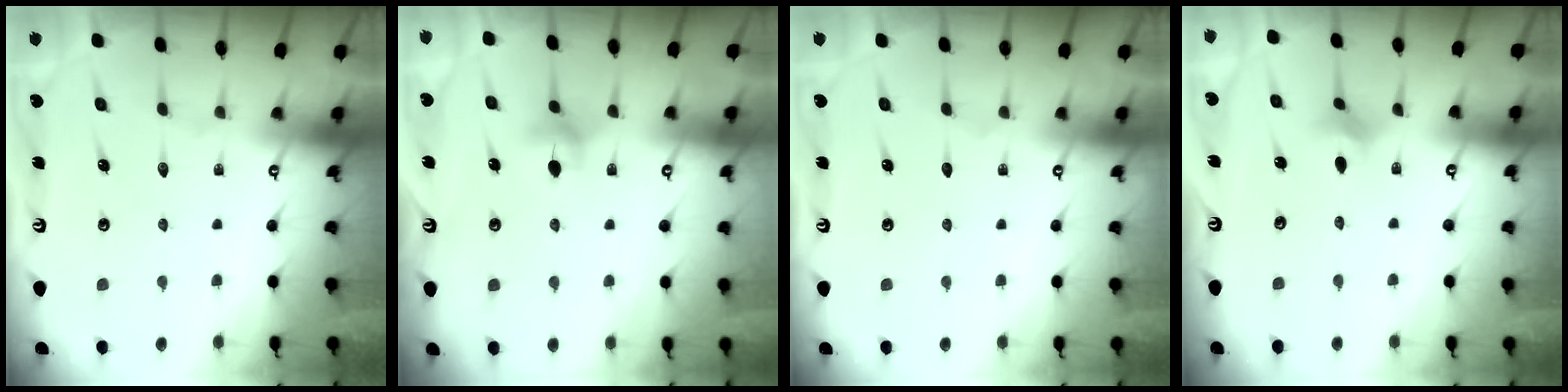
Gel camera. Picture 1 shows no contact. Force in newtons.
{"total": 5.0, "press": 4.9, "slide": 0.9}
{"total": 0.0}
{"total": 2.9, "press": 2.9, "slide": 0.5}